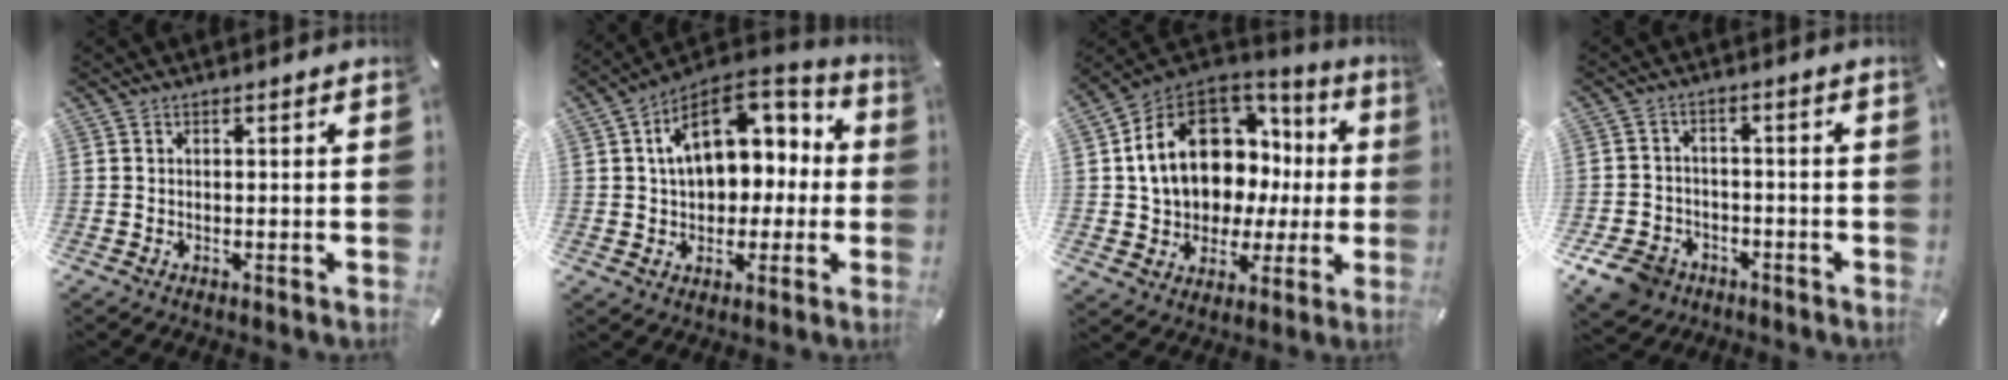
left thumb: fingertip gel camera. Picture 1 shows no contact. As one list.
[{"total": 15.3, "force": [4.1, 11.3, 9.5], "torque": [-0.143, -0.016, 0.077]}, {"total": 17.2, "force": [5.3, 13.1, 9.8], "torque": [-0.196, -0.034, 0.104]}, {"total": 7.6, "force": [-4.7, 5.5, 2.4], "torque": [-0.061, 0.032, -0.089]}]